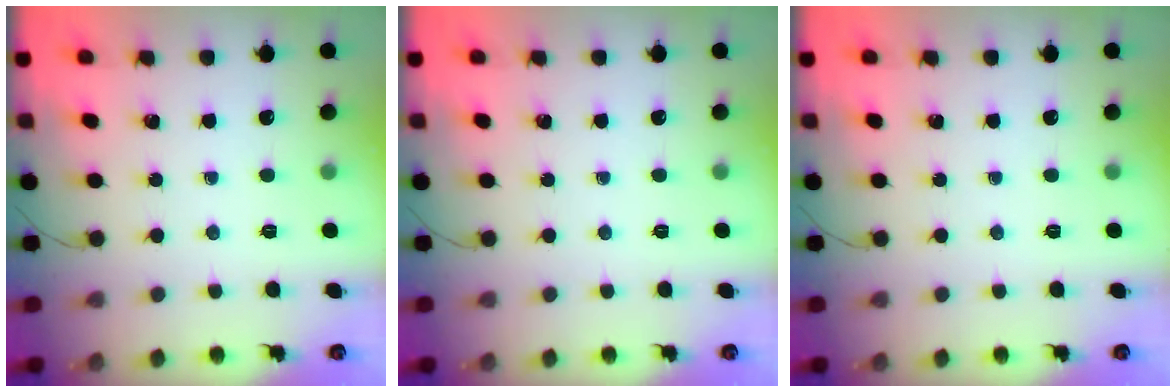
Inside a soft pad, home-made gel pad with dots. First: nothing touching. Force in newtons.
{"total": 0.0}
{"total": 0.0}